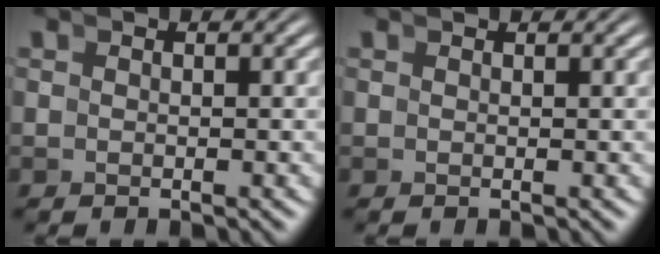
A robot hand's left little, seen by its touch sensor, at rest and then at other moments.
{"total": 0.6, "force": [0.5, -0.2, 0.0], "torque": [0.010, 0.004, 0.009]}